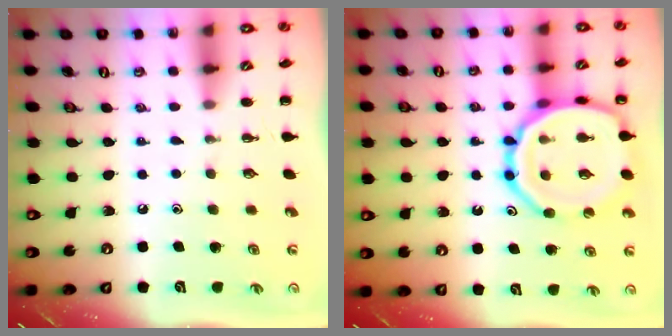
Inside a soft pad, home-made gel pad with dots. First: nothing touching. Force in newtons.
{"total": 19.0, "press": 18.9, "slide": 1.6}